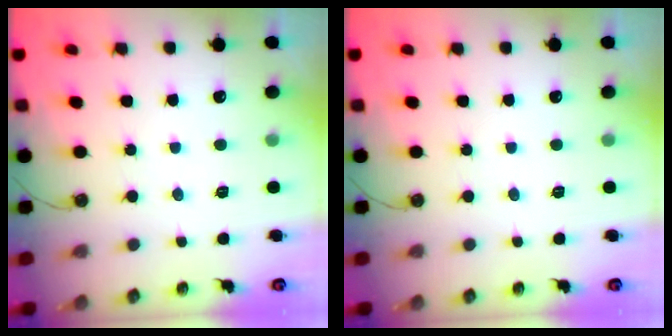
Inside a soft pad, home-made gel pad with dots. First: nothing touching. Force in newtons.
{"total": 0.0}